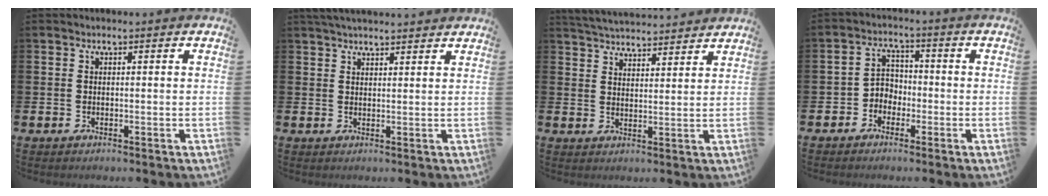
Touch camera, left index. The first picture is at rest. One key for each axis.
{"total": 2.9, "fx": 2.8, "fy": 0.2, "fz": 0.6, "tx": -0.018, "ty": -0.005, "tz": 0.052}
{"total": 4.5, "fx": 4.5, "fy": 0.3, "fz": -0.1, "tx": -0.013, "ty": -0.028, "tz": 0.080}
{"total": 2.8, "fx": -1.8, "fy": 2.0, "fz": 0.6, "tx": -0.022, "ty": 0.007, "tz": -0.043}